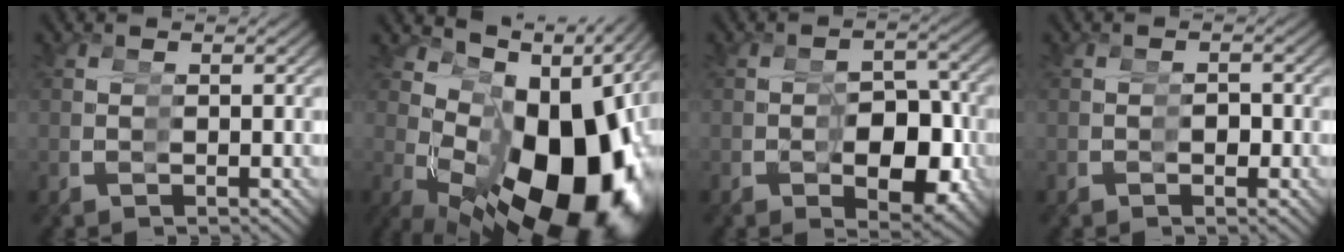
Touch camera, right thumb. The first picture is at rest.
{"total": 21.6, "force": [-1.4, 13.6, 16.8], "torque": [-0.265, -0.045, 0.003]}
{"total": 7.6, "force": [-1.6, 4.8, 5.7], "torque": [-0.088, -0.028, -0.014]}
{"total": 1.5, "force": [-0.5, 1.1, 1.0], "torque": [-0.007, -0.006, -0.009]}